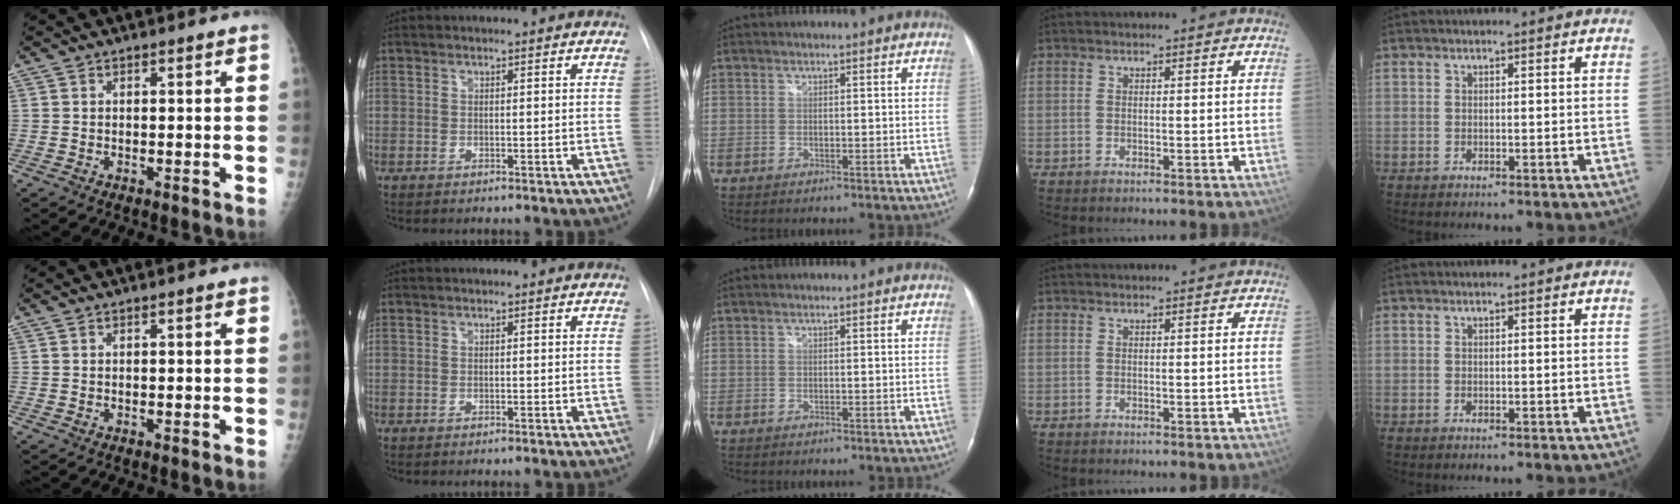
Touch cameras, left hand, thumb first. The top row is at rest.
{}